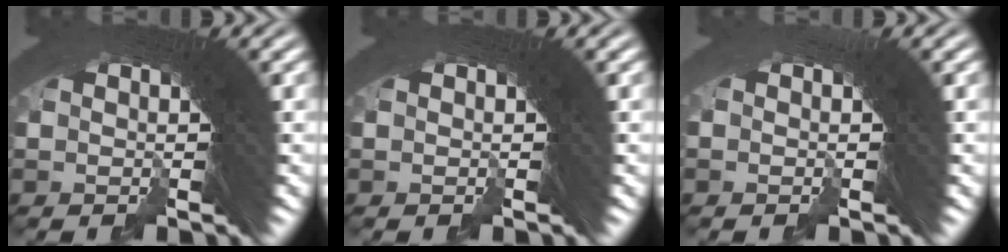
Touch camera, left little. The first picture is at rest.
{"total": 0.0}
{"total": 1.3, "force": [-0.9, -0.4, -0.7], "torque": [0.024, 0.011, -0.021]}